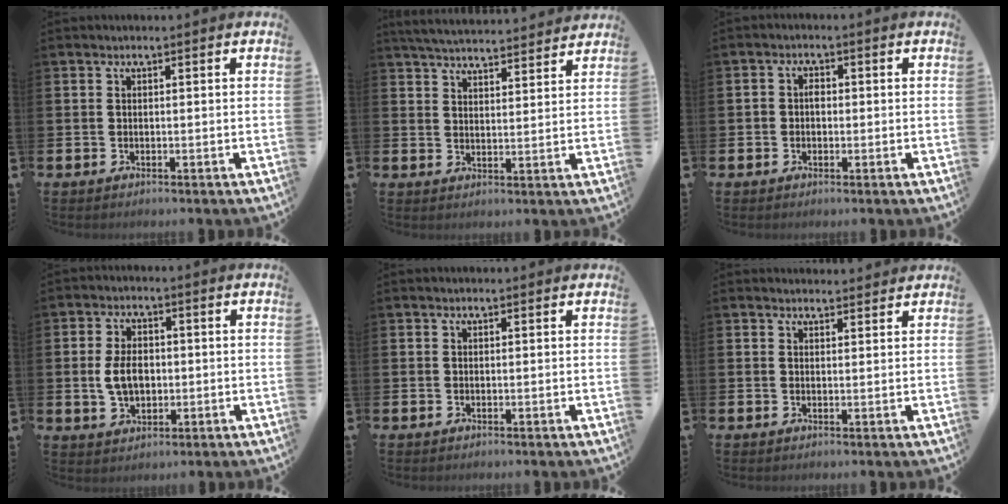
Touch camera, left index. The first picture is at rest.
{"total": 5.0, "force": [5.0, 0.3, 0.6], "torque": [-0.028, -0.034, 0.088]}
{"total": 1.8, "force": [-0.2, 1.5, 1.1], "torque": [-0.010, 0.004, -0.009]}
{"total": 5.2, "force": [-0.1, 3.5, 3.8], "torque": [-0.071, 0.005, -0.008]}
{"total": 0.0}
{"total": 2.0, "force": [2.0, 0.4, -0.1], "torque": [0.012, -0.012, 0.033]}